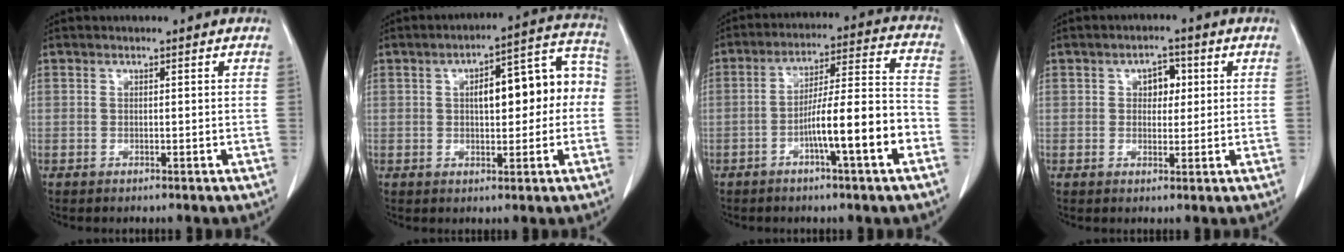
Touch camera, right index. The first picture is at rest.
{"total": 11.8, "force": [0.7, 4.4, 10.9], "torque": [-0.137, 0.051, 0.014]}
{"total": 12.0, "force": [-4.6, 0.5, 11.0], "torque": [-0.177, 0.016, -0.070]}
{"total": 3.5, "force": [0.9, 2.2, 2.5], "torque": [-0.033, 0.009, 0.014]}